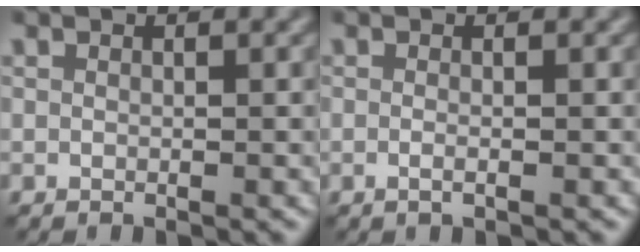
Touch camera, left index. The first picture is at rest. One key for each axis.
{"total": 1.1, "fx": -0.3, "fy": 0.4, "fz": 1.0, "tx": -0.012, "ty": -0.011, "tz": -0.015}